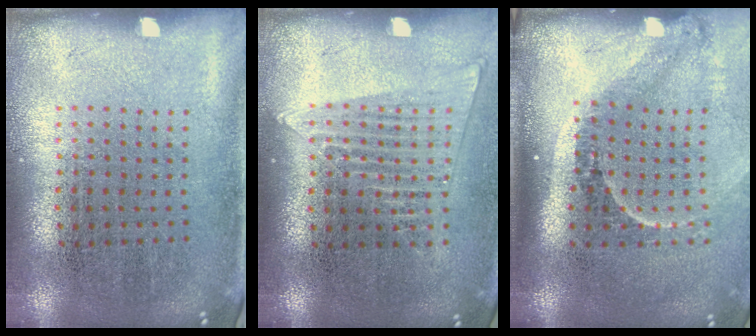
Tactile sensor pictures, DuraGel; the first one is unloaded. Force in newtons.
{"total": 1.4, "press": 1.2, "slide": 0.5}
{"total": 2.3, "press": 1.4, "slide": 1.8}